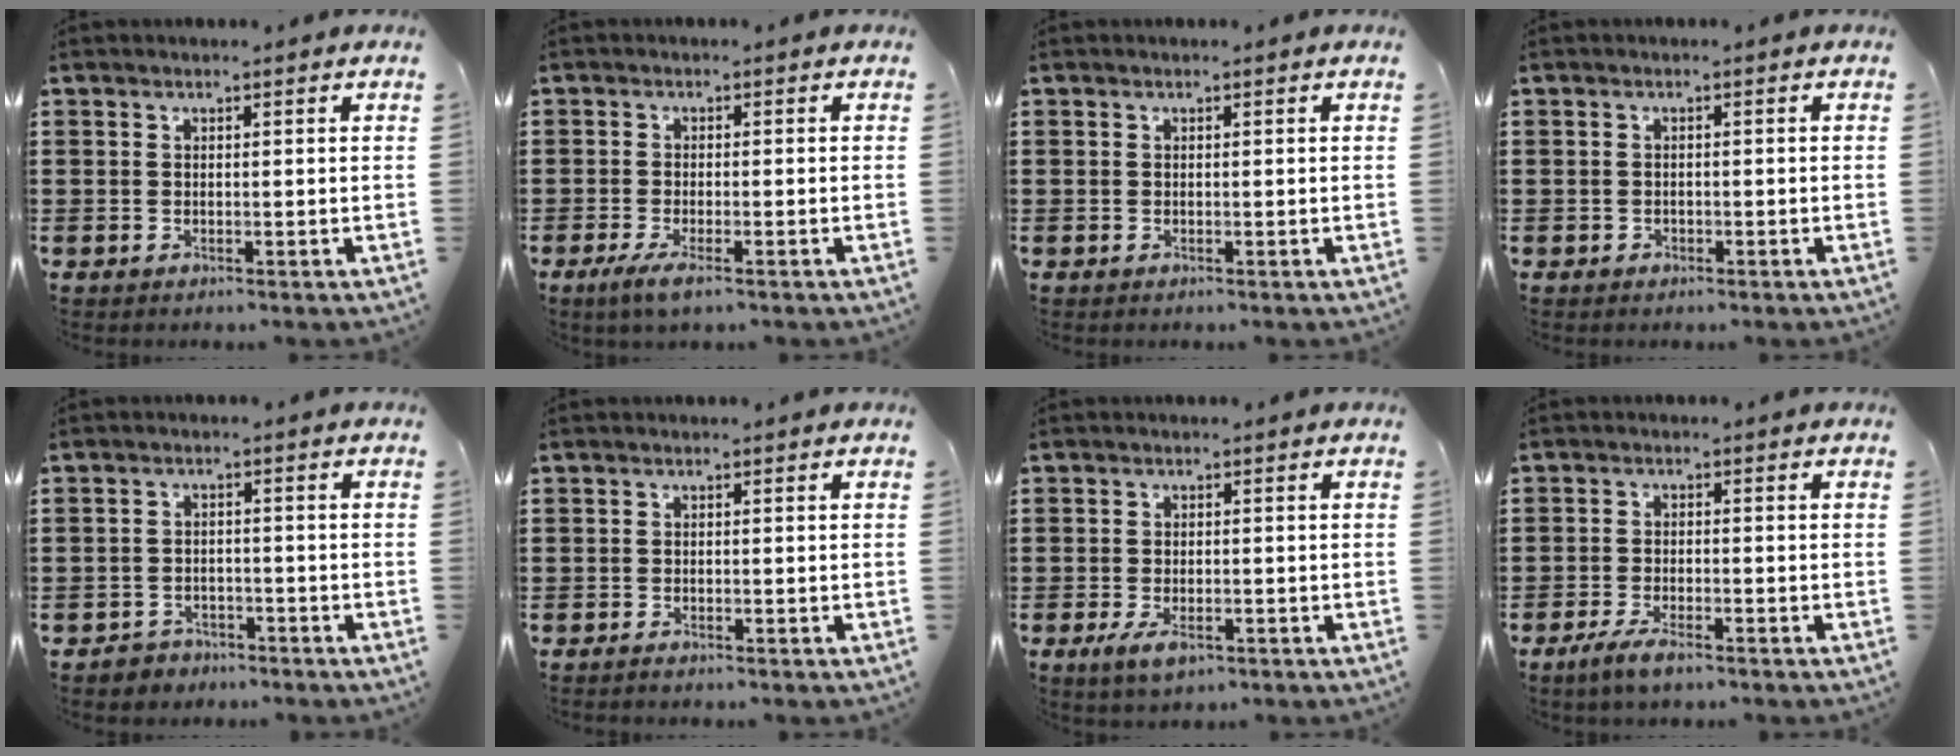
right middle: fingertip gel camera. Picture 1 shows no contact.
{"total": 2.7, "force": [-1.6, 0.3, 2.1], "torque": [-0.050, -0.008, -0.031]}
{"total": 0.0}
{"total": 0.6, "force": [-0.3, 0.4, 0.1], "torque": [-0.003, 0.001, -0.008]}
{"total": 2.3, "force": [-2.2, 0.7, -0.2], "torque": [-0.004, 0.000, -0.048]}
{"total": 0.6, "force": [-0.6, 0.1, 0.2], "torque": [-0.006, -0.003, -0.011]}
{"total": 2.9, "force": [-1.4, 1.2, 2.2], "torque": [-0.052, -0.005, -0.028]}
{"total": 3.2, "force": [-2.4, 0.6, 2.1], "torque": [-0.049, -0.002, -0.047]}